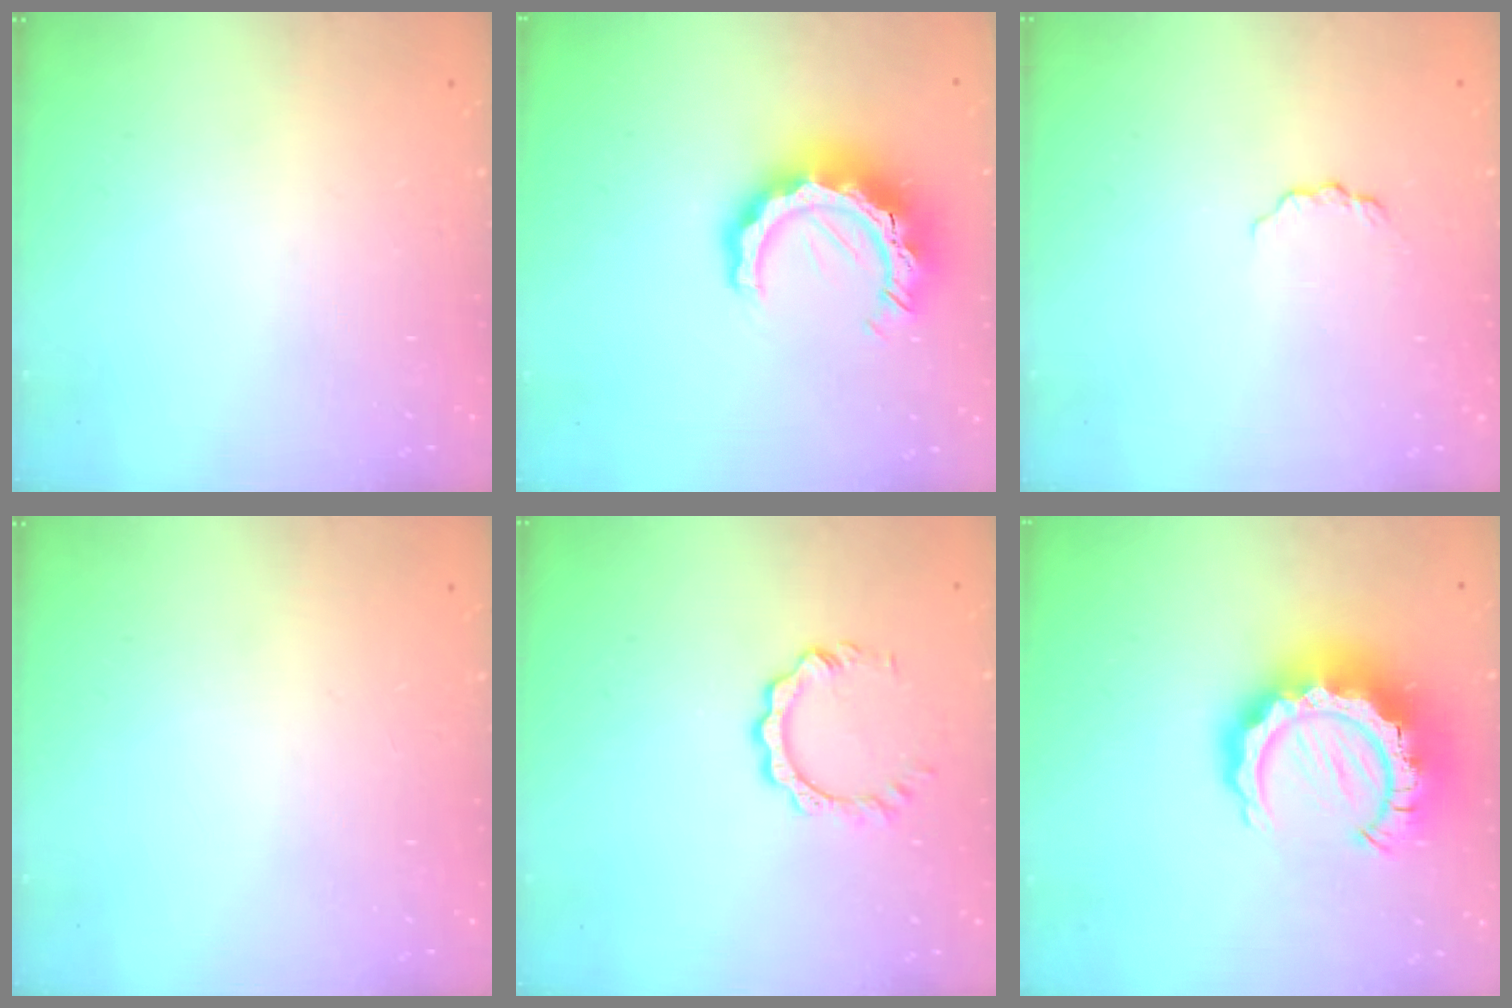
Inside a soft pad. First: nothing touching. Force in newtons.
{"total": 12.8, "press": 12.8, "slide": 1.3}
{"total": 3.7, "press": 3.7, "slide": 0.3}
{"total": 0.0}
{"total": 7.6, "press": 7.6, "slide": 0.7}
{"total": 16.9, "press": 16.8, "slide": 1.7}